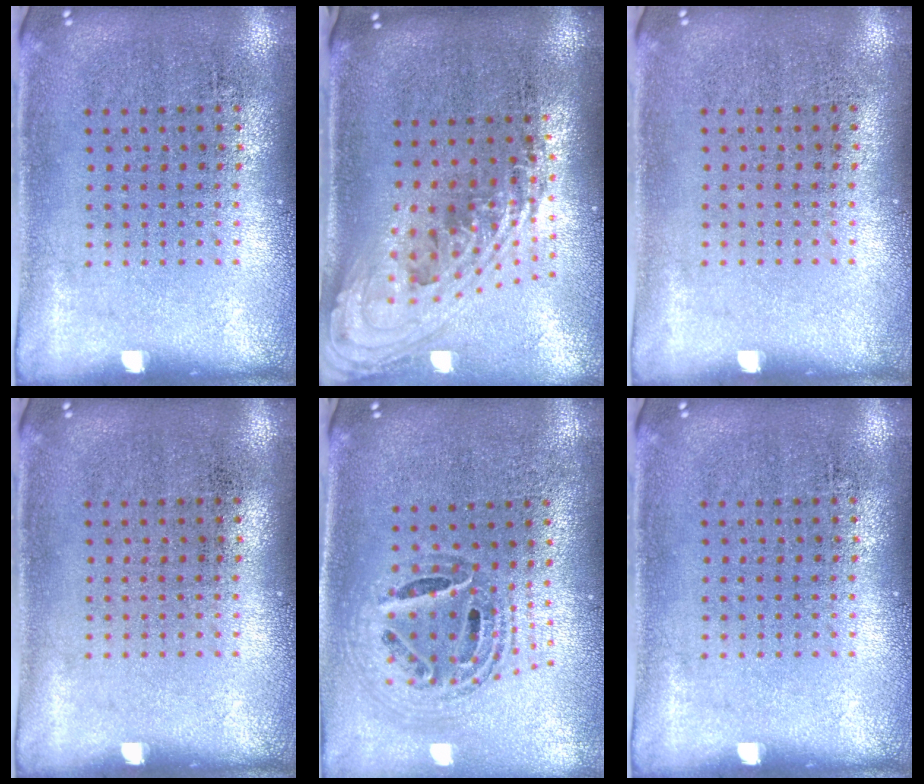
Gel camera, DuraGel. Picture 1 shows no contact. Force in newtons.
{"total": 2.3, "press": 1.6, "slide": 1.7}
{"total": 0.0}
{"total": 0.0}
{"total": 1.2, "press": 1.1, "slide": 0.4}
{"total": 0.0}